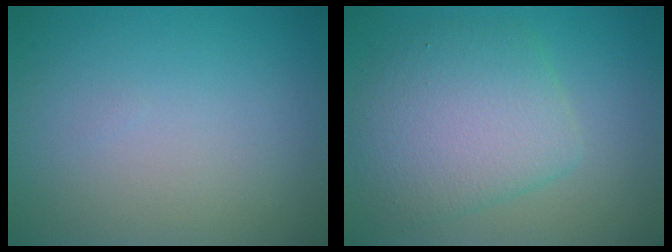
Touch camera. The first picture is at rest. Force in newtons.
{"total": 5.8, "press": 5.8, "slide": 0.2}